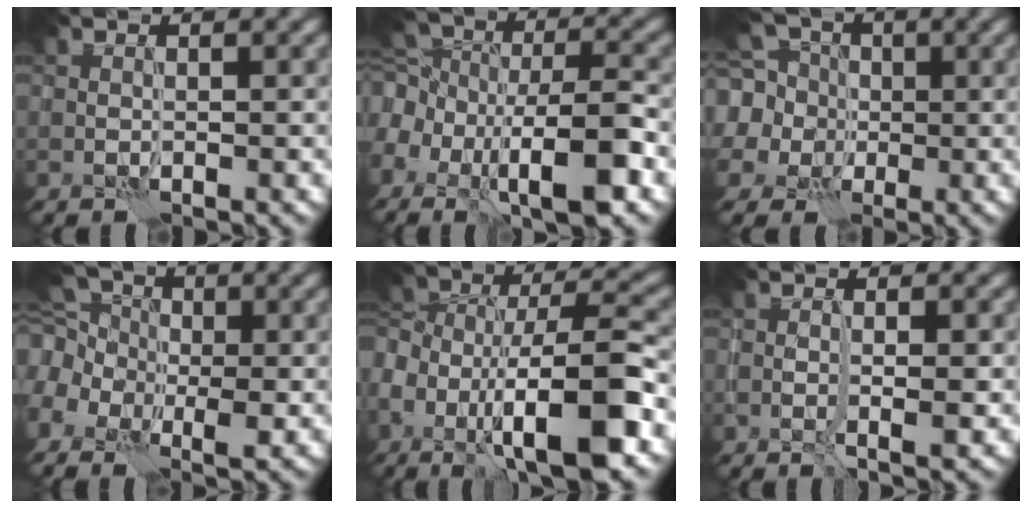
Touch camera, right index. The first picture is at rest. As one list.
[{"total": 9.0, "force": [-3.5, 4.4, 7.1], "torque": [-0.130, -0.010, -0.059]}, {"total": 9.9, "force": [2.5, 8.8, 3.9], "torque": [-0.099, 0.017, 0.013]}, {"total": 7.1, "force": [-0.6, 5.6, 4.3], "torque": [-0.097, 0.001, -0.023]}, {"total": 11.4, "force": [-4.8, 4.1, 9.5], "torque": [-0.167, 0.002, -0.084]}, {"total": 1.6, "force": [0.1, 0.3, 1.6], "torque": [-0.029, -0.005, 0.003]}]